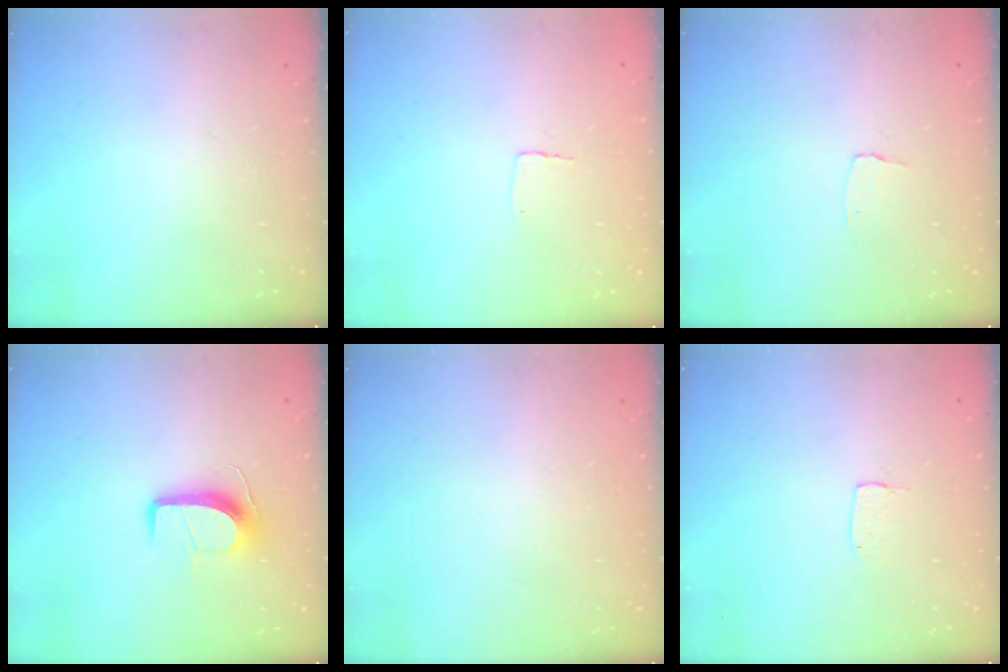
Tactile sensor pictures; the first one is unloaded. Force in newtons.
{"total": 2.7, "press": 2.7, "slide": 0.1}
{"total": 2.6, "press": 2.6, "slide": 0.2}
{"total": 9.9, "press": 9.9, "slide": 0.2}
{"total": 0.0}
{"total": 3.4, "press": 3.4, "slide": 0.1}